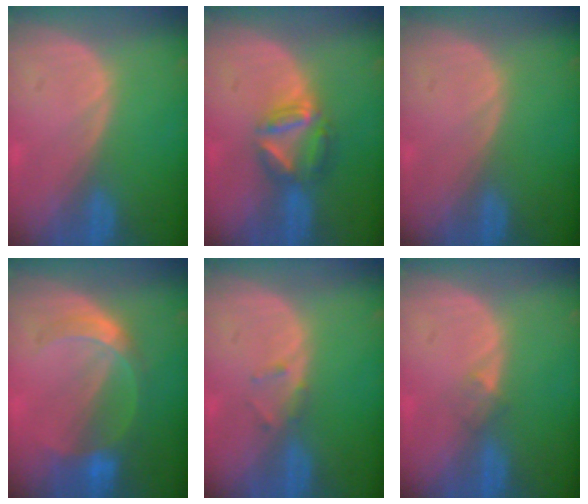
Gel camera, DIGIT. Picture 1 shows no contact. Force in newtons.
{"total": 6.2, "press": 5.6, "slide": 2.7}
{"total": 0.0}
{"total": 6.1, "press": 5.5, "slide": 2.8}
{"total": 1.3, "press": 1.3, "slide": 0.4}
{"total": 1.5, "press": 1.2, "slide": 1.0}